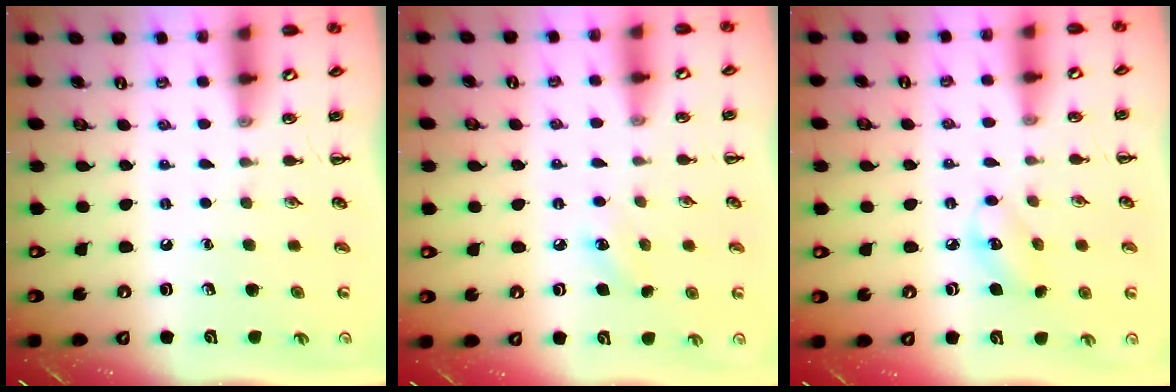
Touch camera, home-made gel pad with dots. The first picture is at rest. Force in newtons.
{"total": 7.1, "press": 6.7, "slide": 2.1}
{"total": 5.5, "press": 5.5, "slide": 0.4}